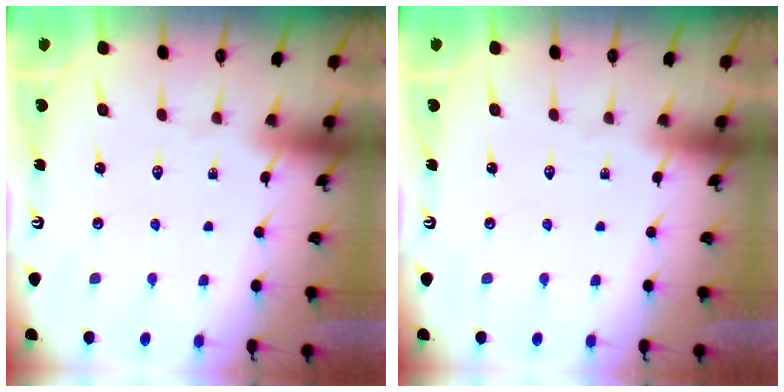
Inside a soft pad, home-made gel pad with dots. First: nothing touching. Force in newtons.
{"total": 0.0}